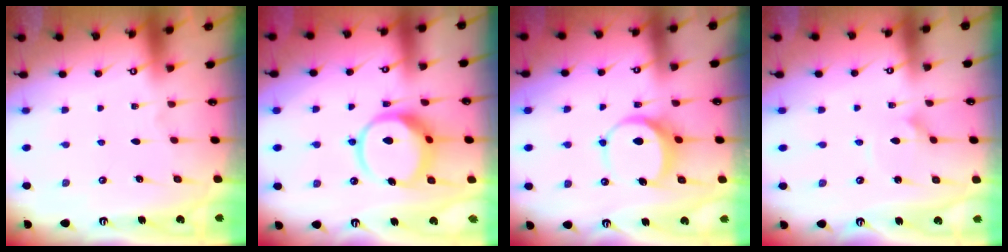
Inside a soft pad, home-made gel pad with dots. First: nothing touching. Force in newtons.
{"total": 12.1, "press": 12.0, "slide": 1.6}
{"total": 8.7, "press": 8.7, "slide": 1.1}
{"total": 2.0, "press": 2.0, "slide": 0.0}